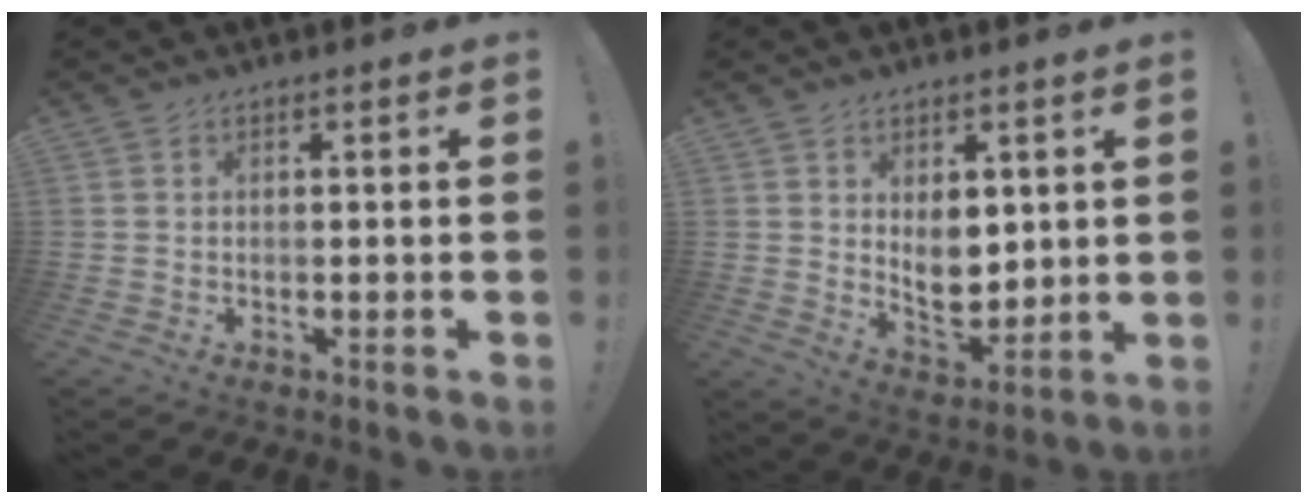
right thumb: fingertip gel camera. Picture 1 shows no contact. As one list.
[{"total": 8.5, "force": [3.2, 5.8, 5.3], "torque": [-0.062, -0.028, 0.061]}]